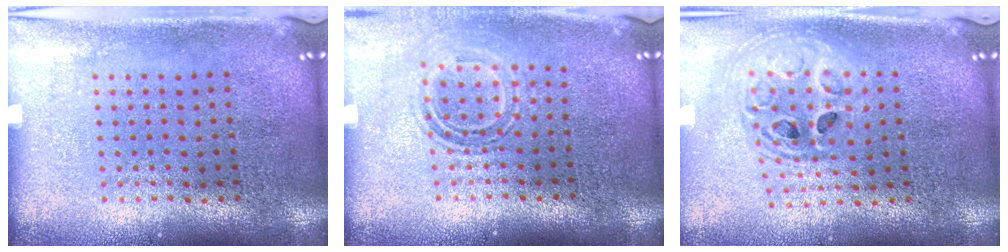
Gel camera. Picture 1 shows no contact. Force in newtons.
{"total": 1.4, "press": 1.0, "slide": 1.0}
{"total": 2.0, "press": 1.6, "slide": 1.2}